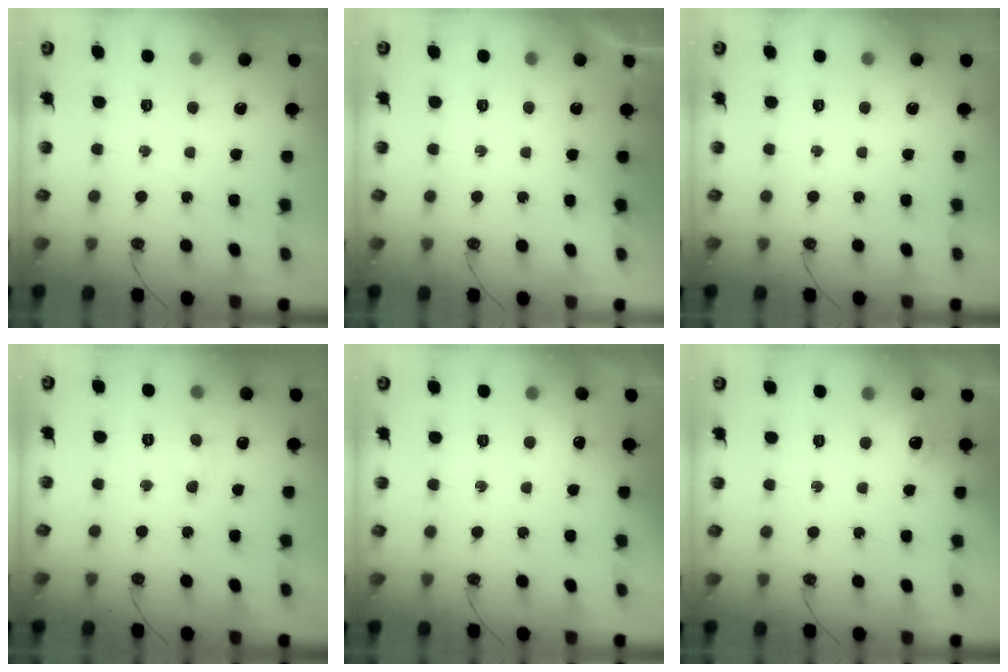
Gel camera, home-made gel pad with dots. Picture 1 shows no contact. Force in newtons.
{"total": 0.0}
{"total": 0.0}
{"total": 4.1, "press": 4.1, "slide": 0.7}
{"total": 5.7, "press": 5.6, "slide": 0.8}
{"total": 6.3, "press": 6.3, "slide": 0.8}